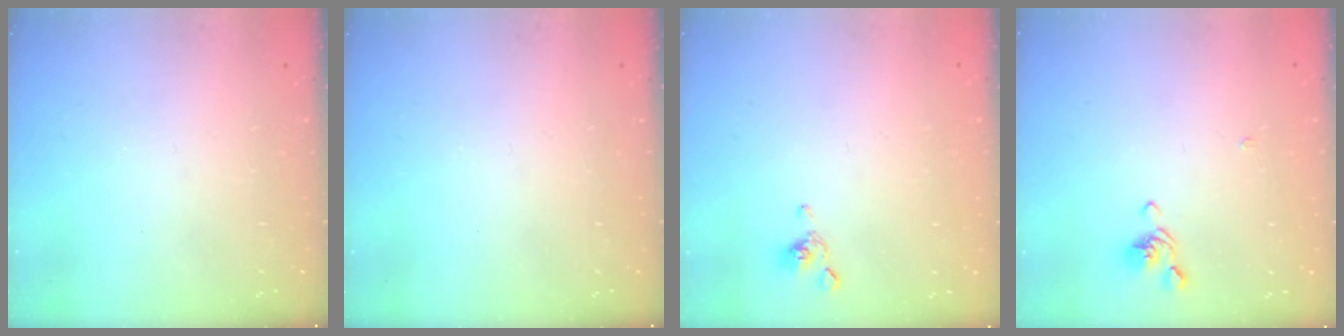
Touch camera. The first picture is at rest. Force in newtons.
{"total": 0.0}
{"total": 2.3, "press": 2.2, "slide": 0.5}
{"total": 0.8, "press": 0.5, "slide": 0.6}